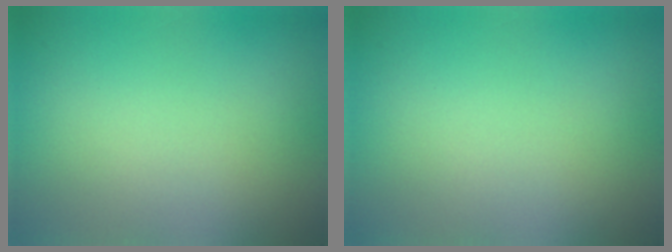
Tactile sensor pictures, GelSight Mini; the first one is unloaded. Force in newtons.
{"total": 0.0}